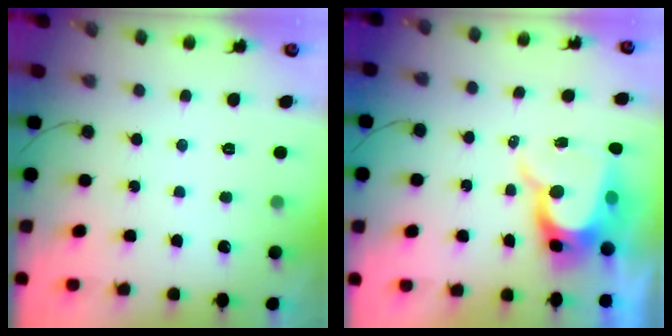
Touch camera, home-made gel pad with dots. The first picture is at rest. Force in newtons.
{"total": 10.5, "press": 10.5, "slide": 1.0}